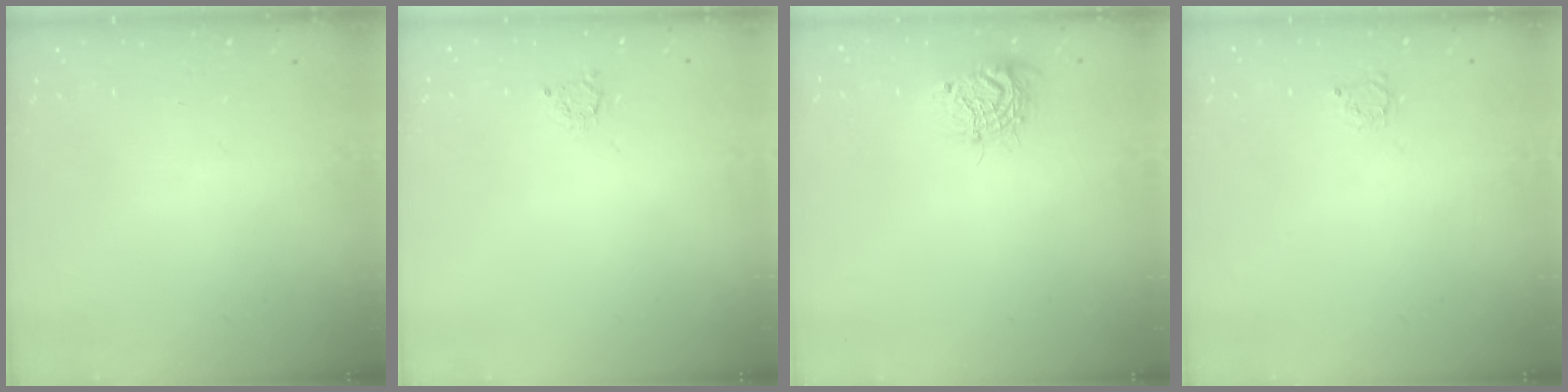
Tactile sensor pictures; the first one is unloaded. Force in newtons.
{"total": 2.5, "press": 2.5, "slide": 0.3}
{"total": 11.0, "press": 11.0, "slide": 0.7}
{"total": 2.8, "press": 2.7, "slide": 0.4}